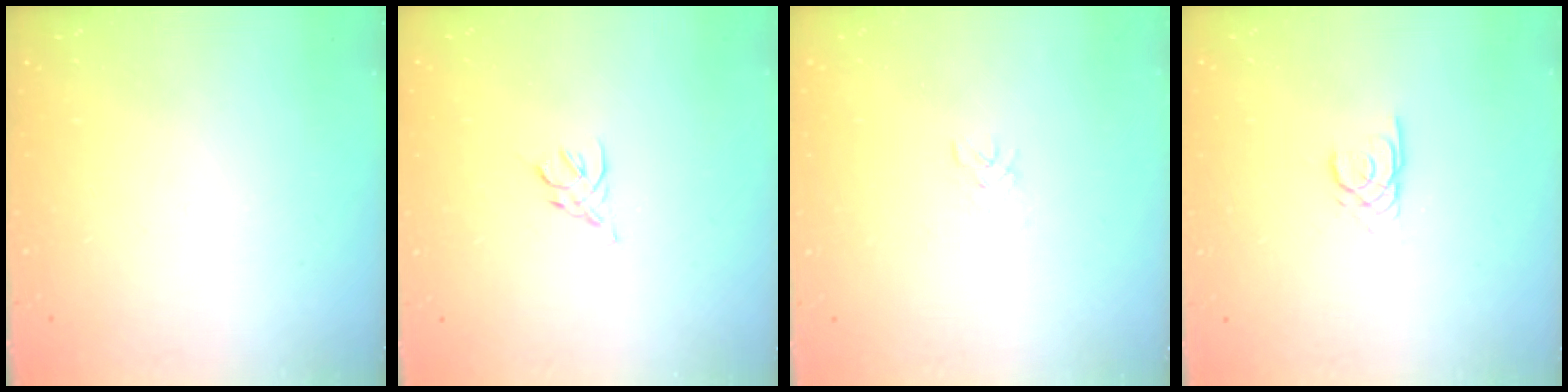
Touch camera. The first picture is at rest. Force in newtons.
{"total": 2.5, "press": 2.5, "slide": 0.7}
{"total": 1.7, "press": 1.7, "slide": 0.2}
{"total": 2.4, "press": 2.4, "slide": 0.2}